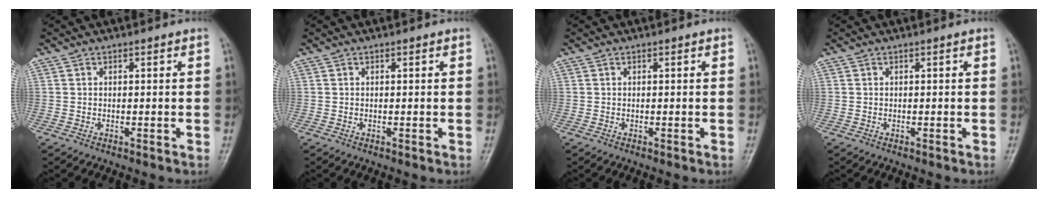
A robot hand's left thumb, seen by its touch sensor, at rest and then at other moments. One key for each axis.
{"total": 0.0}
{"total": 0.0}
{"total": 0.0}